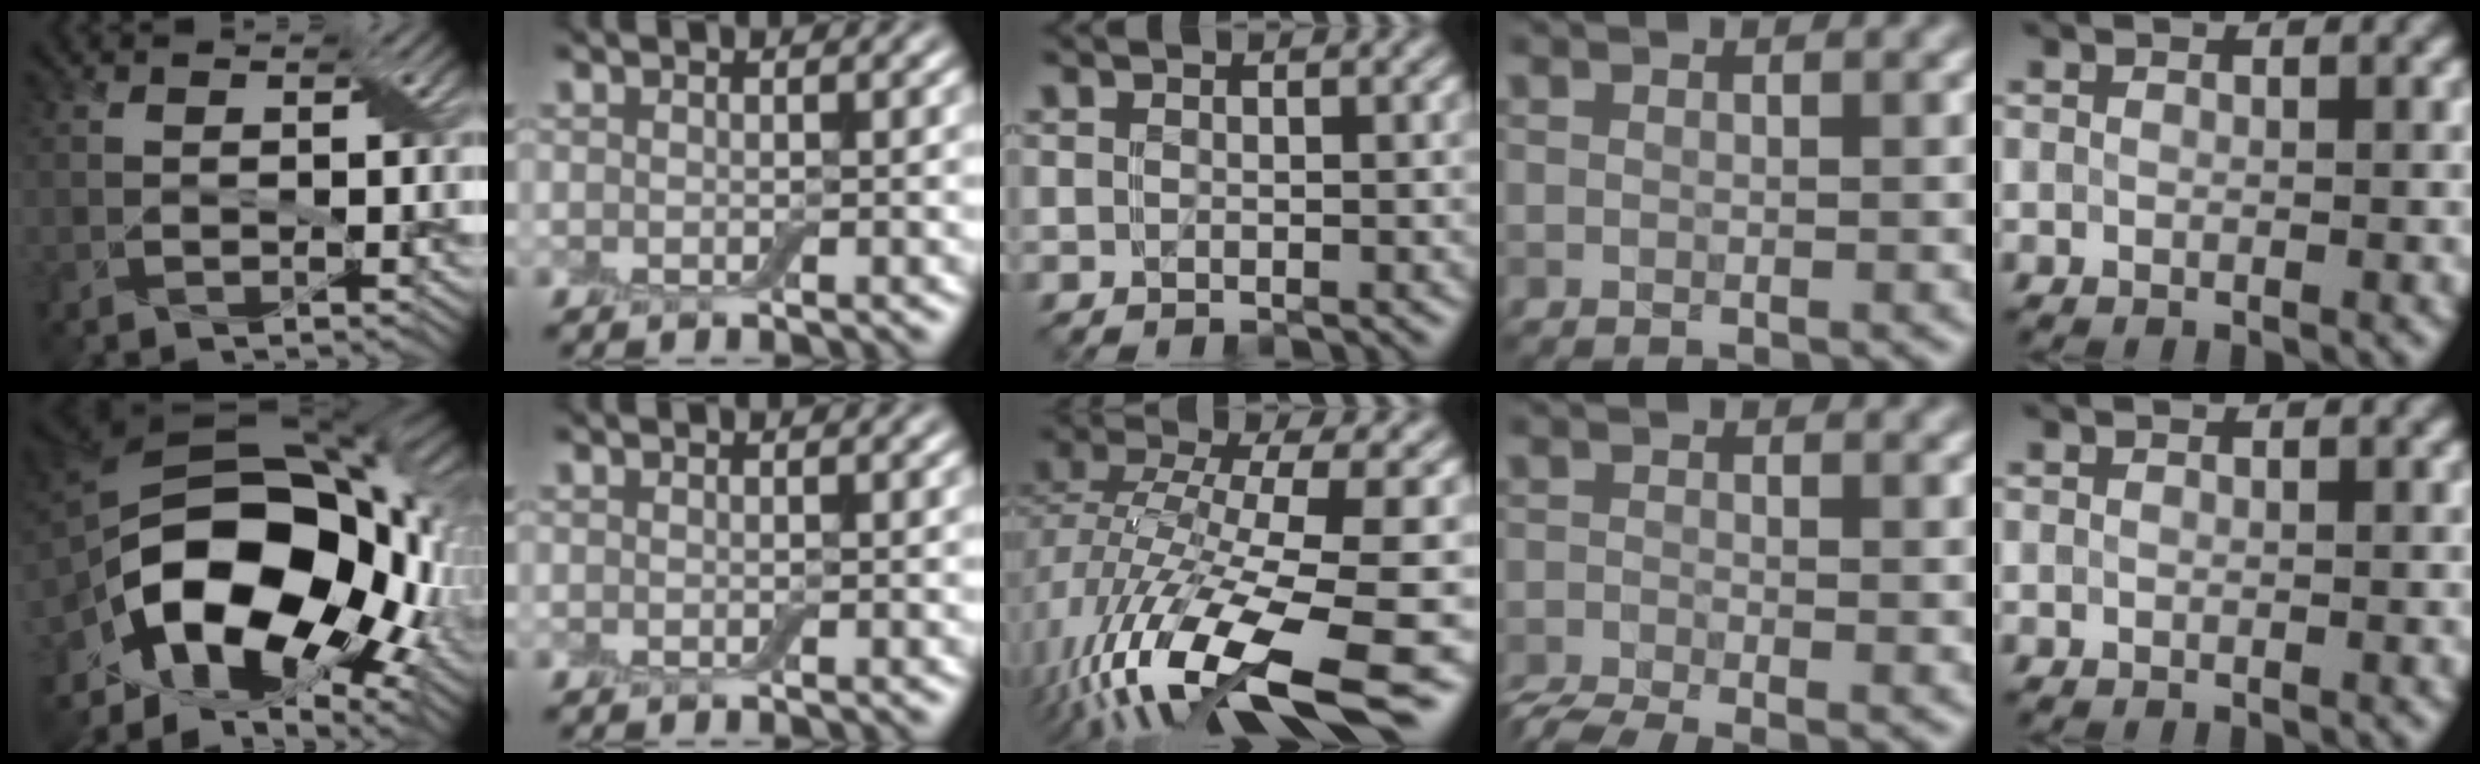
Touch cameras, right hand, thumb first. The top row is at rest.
{"thumb": {"total": 19.7, "force": [-4.6, 11.9, 14.9], "torque": [-0.312, -0.023, -0.073]}, "middle": {"total": 12.7, "force": [-6.2, 3.2, 10.6], "torque": [-0.210, -0.006, -0.090]}, "ring": {"total": 4.0, "force": [-3.6, 0.8, 1.6], "torque": [-0.018, -0.009, -0.054]}}